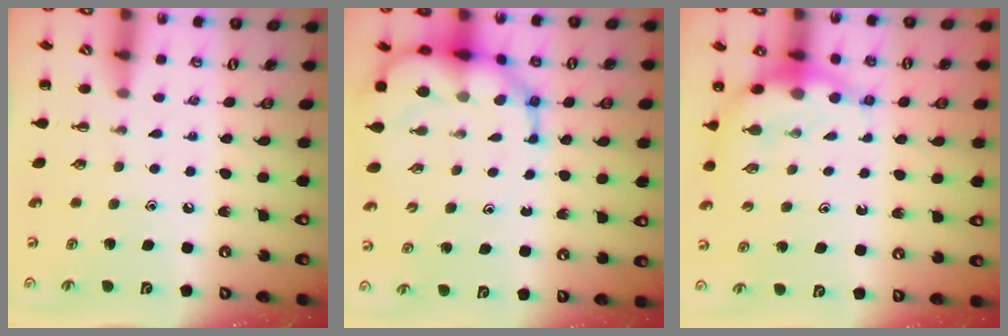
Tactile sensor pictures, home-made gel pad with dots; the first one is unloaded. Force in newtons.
{"total": 12.0, "press": 11.5, "slide": 3.2}
{"total": 6.7, "press": 6.6, "slide": 1.2}